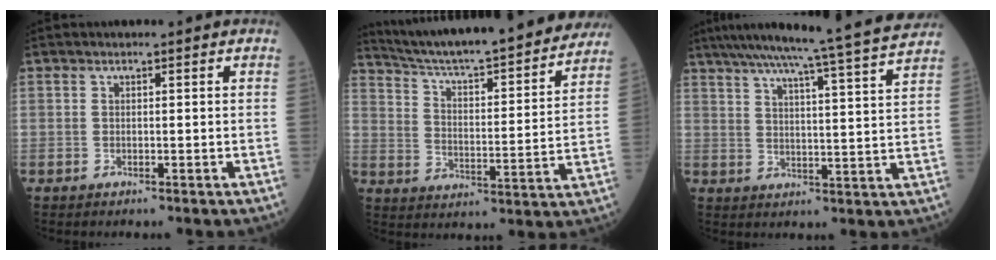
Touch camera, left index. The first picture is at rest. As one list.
[{"total": 26.7, "force": [24.1, 2.4, 11.4], "torque": [-0.180, -0.031, 0.330]}, {"total": 19.4, "force": [17.2, -2.1, 8.8], "torque": [-0.149, -0.029, 0.228]}]